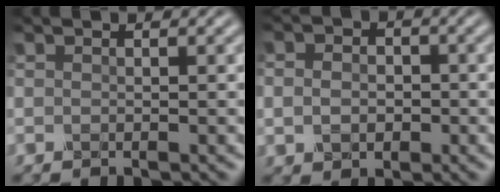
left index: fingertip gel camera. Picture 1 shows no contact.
{"total": 2.8, "force": [-0.2, 2.3, 1.6], "torque": [-0.022, 0.006, -0.015]}